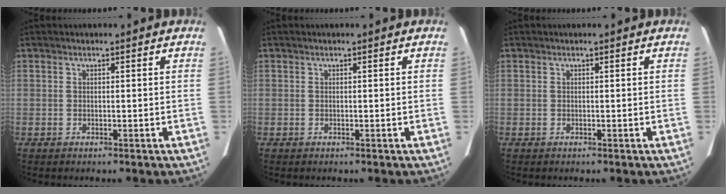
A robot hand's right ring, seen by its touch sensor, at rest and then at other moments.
{"total": 0.0}
{"total": 0.0}